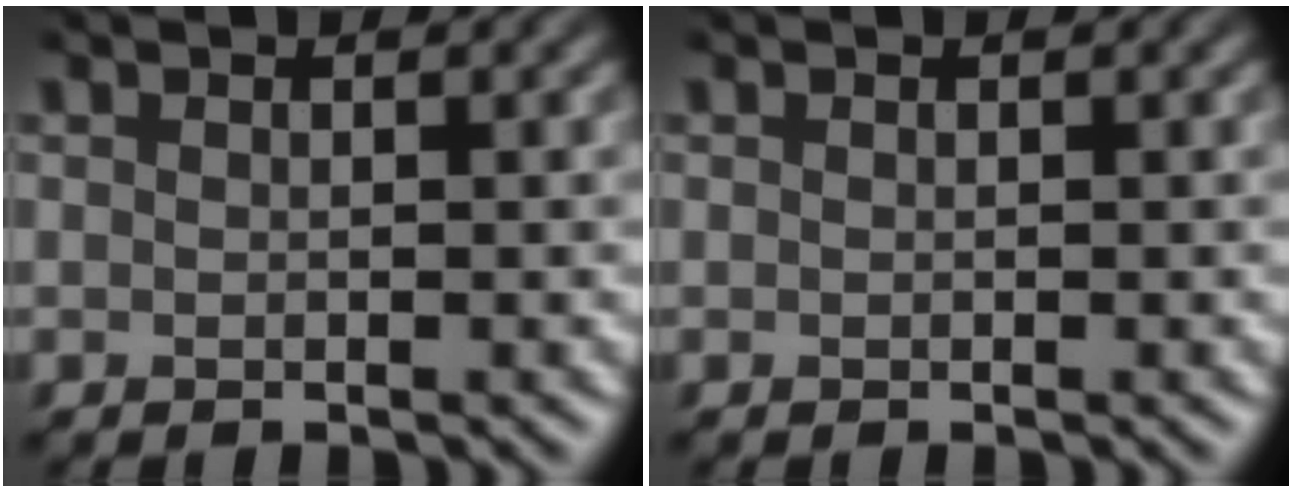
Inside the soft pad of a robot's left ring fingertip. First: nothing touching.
{"total": 0.0}